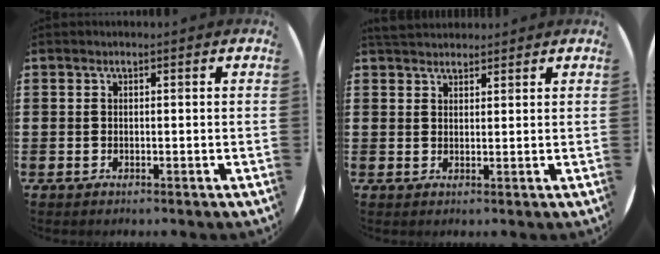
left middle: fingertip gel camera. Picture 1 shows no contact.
{"total": 2.6, "force": [2.5, 0.6, 0.3], "torque": [-0.010, -0.001, 0.048]}